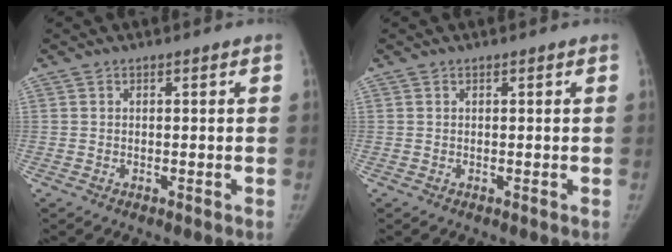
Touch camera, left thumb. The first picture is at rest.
{"total": 0.0}